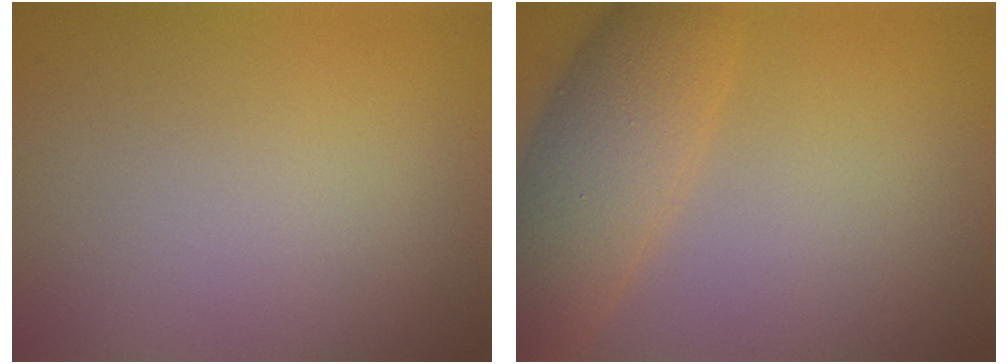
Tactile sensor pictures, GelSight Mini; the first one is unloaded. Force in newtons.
{"total": 6.9, "press": 6.9, "slide": 0.3}